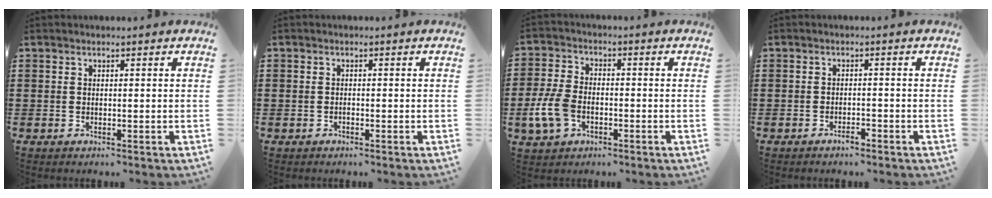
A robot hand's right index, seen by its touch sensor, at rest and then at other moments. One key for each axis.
{"total": 0.6, "fx": -0.3, "fy": 0.5, "fz": 0.2, "tx": -0.004, "ty": 0.003, "tz": -0.008}
{"total": 6.1, "fx": -2.1, "fy": 3.8, "fz": 4.3, "tx": -0.116, "ty": -0.004, "tz": -0.046}
{"total": 1.3, "fx": -1.2, "fy": 0.3, "fz": 0.6, "tx": -0.014, "ty": -0.004, "tz": -0.021}